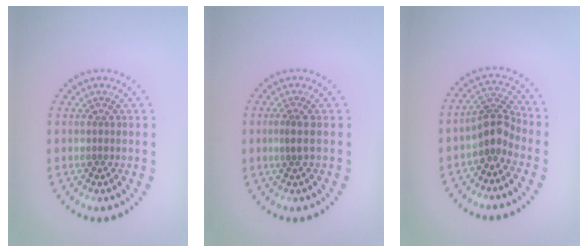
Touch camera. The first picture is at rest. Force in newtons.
{"total": 1.1, "press": 0.7, "slide": 0.9}
{"total": 2.9, "press": 2.1, "slide": 1.9}